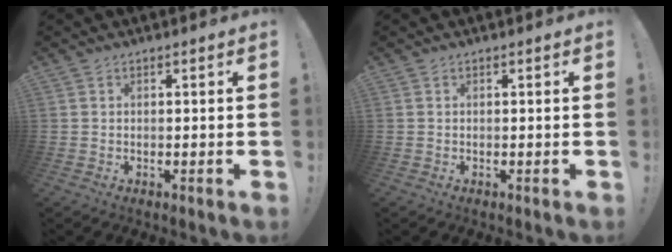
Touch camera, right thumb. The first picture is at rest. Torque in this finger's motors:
{"motor_torque": [-0.11, 0.13, 0.31, -0.05, 0.00]}